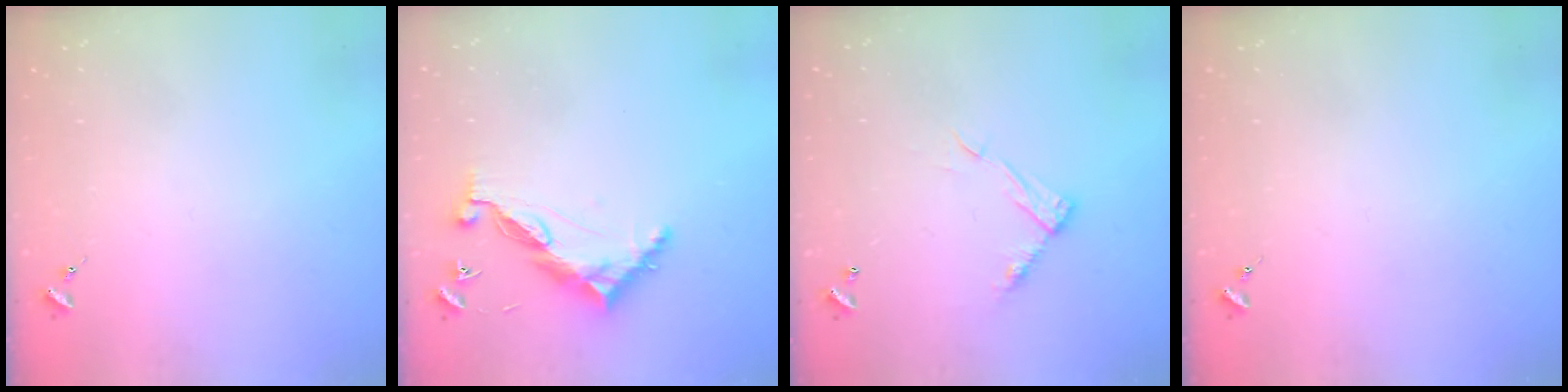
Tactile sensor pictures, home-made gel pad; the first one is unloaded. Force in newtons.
{"total": 9.0, "press": 9.0, "slide": 0.8}
{"total": 9.4, "press": 9.4, "slide": 0.1}
{"total": 0.0}